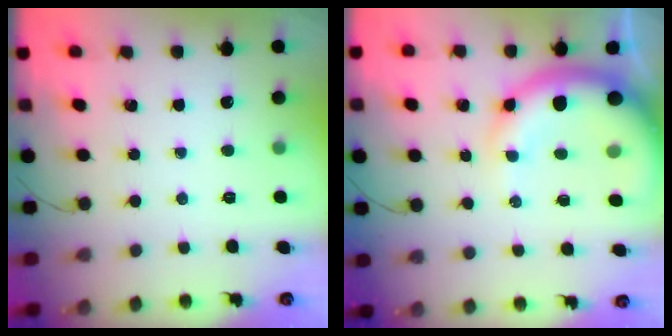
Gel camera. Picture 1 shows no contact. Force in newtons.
{"total": 15.3, "press": 14.9, "slide": 3.5}